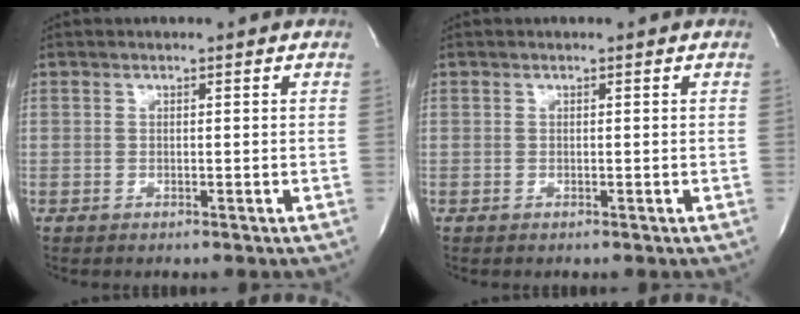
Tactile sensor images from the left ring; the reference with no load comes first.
{"total": 0.0}